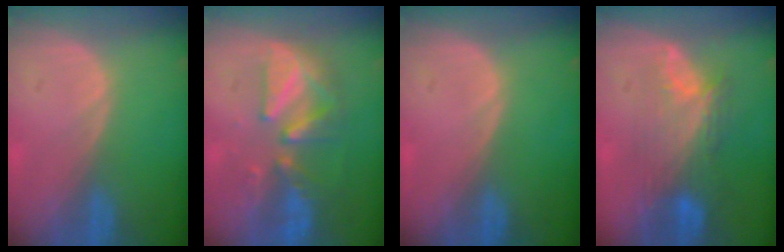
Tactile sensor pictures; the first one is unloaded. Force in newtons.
{"total": 8.0, "press": 7.9, "slide": 1.5}
{"total": 0.0}
{"total": 8.2, "press": 7.6, "slide": 3.1}